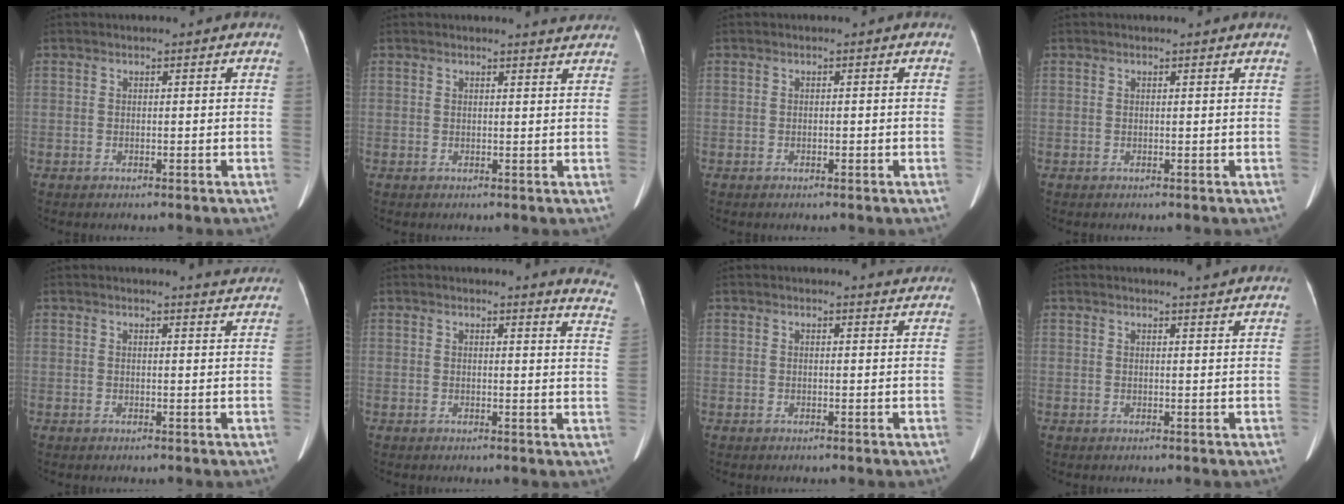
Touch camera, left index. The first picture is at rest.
{"total": 2.1, "force": [2.1, -0.2, 0.2], "torque": [-0.008, -0.008, 0.019]}
{"total": 0.8, "force": [-0.6, 0.3, 0.5], "torque": [-0.007, 0.000, -0.011]}
{"total": 0.5, "force": [0.5, 0.0, 0.2], "torque": [-0.008, -0.002, 0.006]}
{"total": 2.7, "force": [2.7, -0.2, 0.3], "torque": [-0.008, -0.008, 0.022]}
{"total": 7.4, "force": [7.3, -0.2, 1.4], "torque": [0.000, -0.071, 0.044]}
{"total": 1.6, "force": [1.6, -0.1, -0.1], "torque": [-0.008, -0.008, 0.015]}
{"total": 2.7, "force": [2.6, -0.5, 0.6], "torque": [-0.013, -0.007, 0.027]}